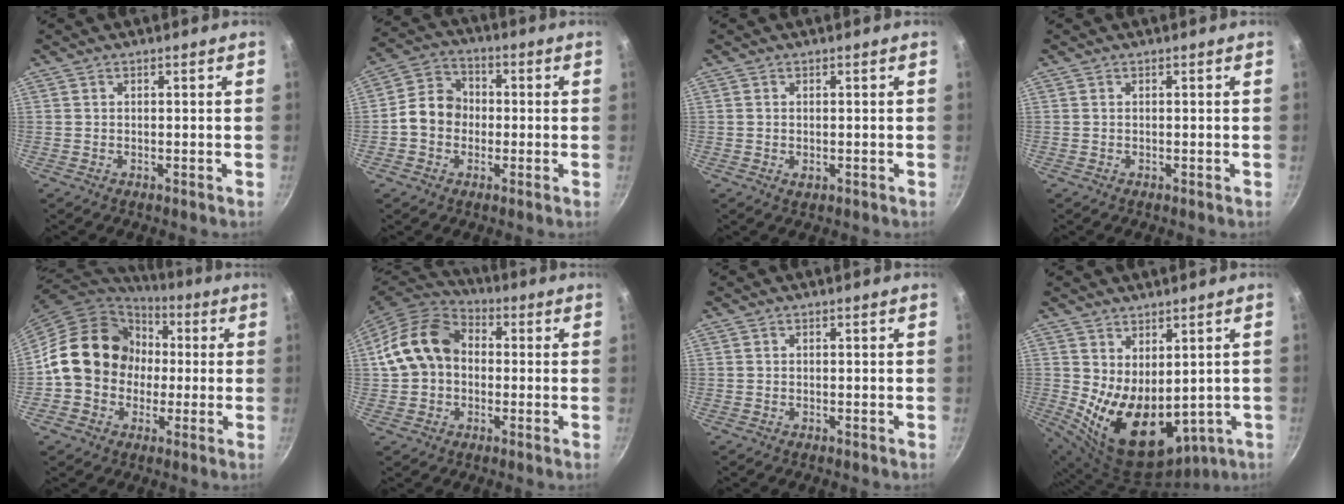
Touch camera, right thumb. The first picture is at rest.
{"total": 8.8, "force": [-0.9, 7.4, 4.6], "torque": [-0.050, 0.024, -0.035]}
{"total": 1.3, "force": [-0.2, 0.9, 1.0], "torque": [-0.015, -0.002, -0.002]}
{"total": 0.0}
{"total": 17.1, "force": [0.5, 14.7, 8.7], "torque": [-0.106, 0.034, 0.000]}
{"total": 14.0, "force": [0.6, 10.9, 8.8], "torque": [-0.134, 0.033, -0.004]}
{"total": 0.0}
{"total": 14.4, "force": [0.7, 9.0, 11.1], "torque": [-0.158, -0.038, 0.045]}